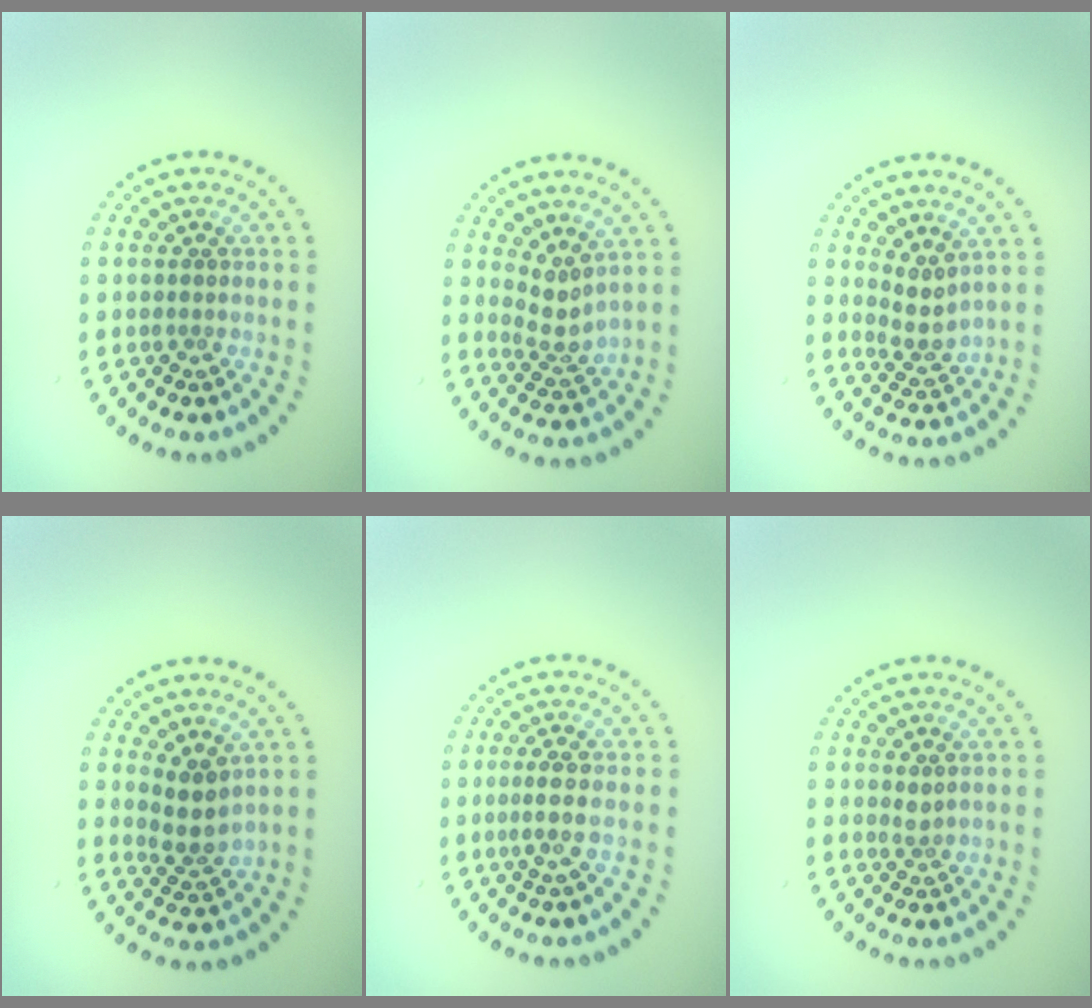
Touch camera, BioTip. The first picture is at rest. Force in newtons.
{"total": 2.2, "press": 1.4, "slide": 1.6}
{"total": 2.1, "press": 1.6, "slide": 1.4}
{"total": 2.6, "press": 2.0, "slide": 1.7}
{"total": 1.7, "press": 1.3, "slide": 1.1}
{"total": 0.9, "press": 0.6, "slide": 0.6}